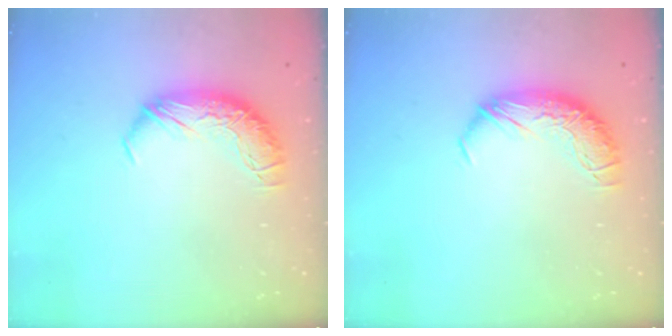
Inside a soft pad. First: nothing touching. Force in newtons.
{"total": 0.0}